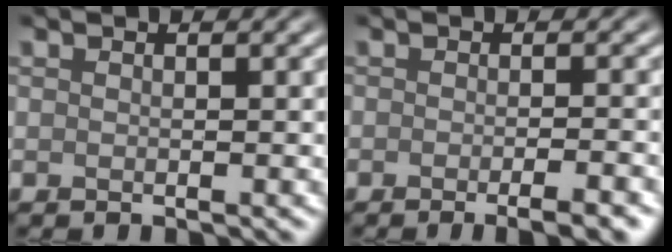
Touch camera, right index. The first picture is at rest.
{"total": 4.2, "force": [-2.4, 1.0, 3.3], "torque": [-0.029, 0.005, -0.031]}